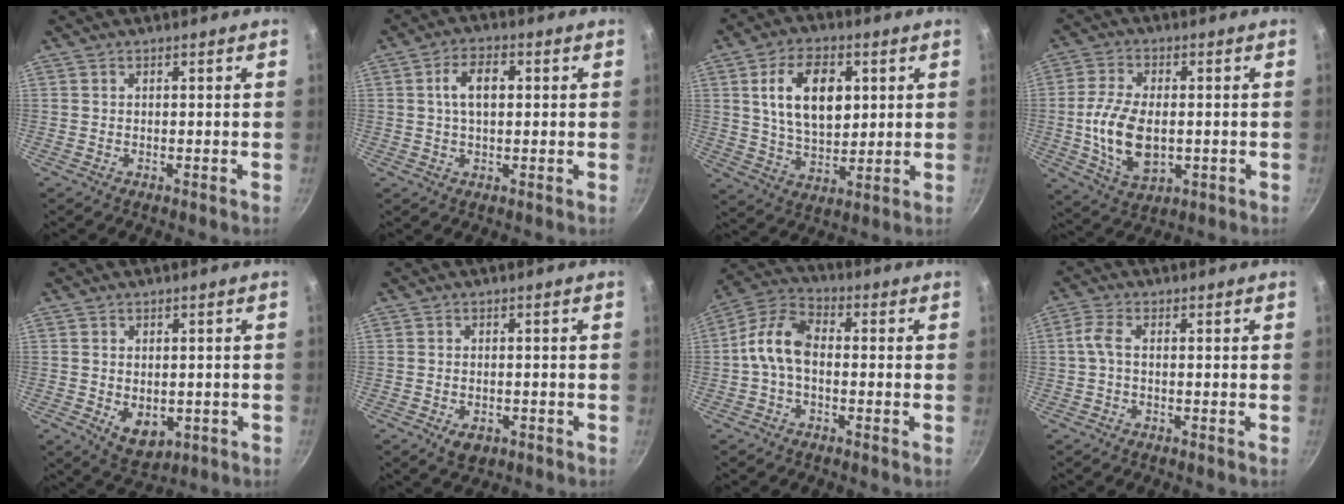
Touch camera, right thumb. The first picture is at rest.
{"total": 6.4, "force": [1.1, 3.7, 5.2], "torque": [-0.081, 0.013, 0.014]}
{"total": 13.9, "force": [3.5, 8.6, 10.4], "torque": [-0.149, -0.009, 0.064]}
{"total": 12.6, "force": [-1.0, 7.4, 10.2], "torque": [-0.191, 0.002, -0.013]}
{"total": 7.1, "force": [-1.2, 5.0, 4.8], "torque": [-0.055, -0.008, -0.001]}
{"total": 3.6, "force": [-1.5, 2.4, 2.2], "torque": [-0.029, 0.008, -0.014]}
{"total": 9.1, "force": [-0.8, 5.5, 7.2], "torque": [-0.134, 0.036, -0.032]}
{"total": 3.1, "force": [-0.3, 1.4, 2.8], "torque": [-0.074, 0.011, -0.012]}